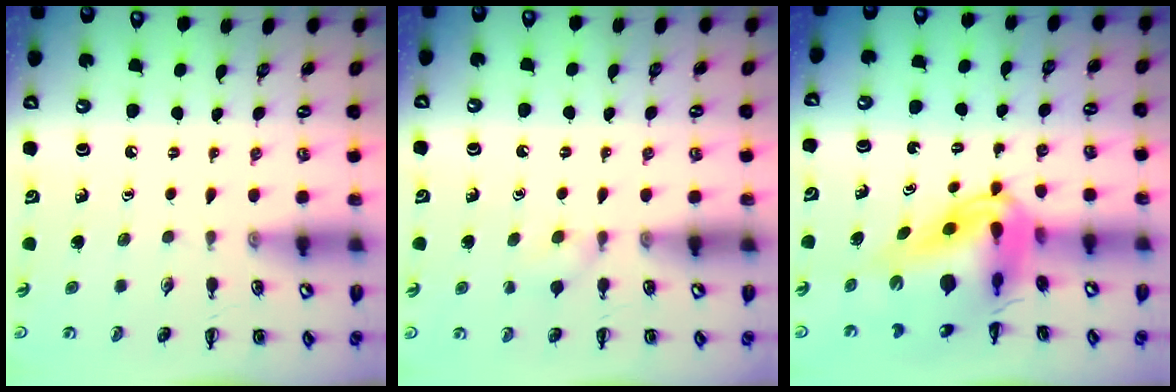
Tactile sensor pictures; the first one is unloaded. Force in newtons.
{"total": 5.7, "press": 5.3, "slide": 1.9}
{"total": 13.9, "press": 13.2, "slide": 4.2}